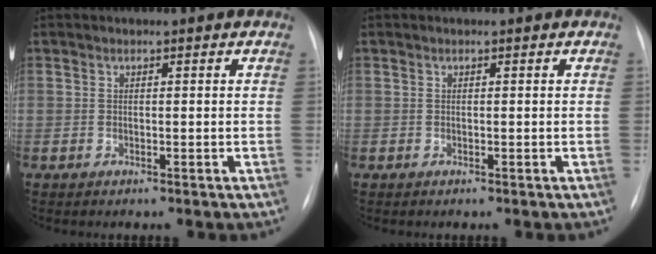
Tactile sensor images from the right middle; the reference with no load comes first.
{"total": 0.0}